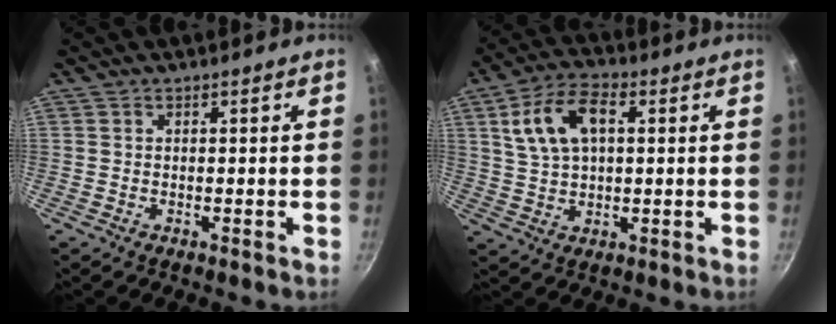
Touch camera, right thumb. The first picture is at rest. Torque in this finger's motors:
{"motor_torque": [-0.38, 0.72, 0.00, 0.22, 0.15]}